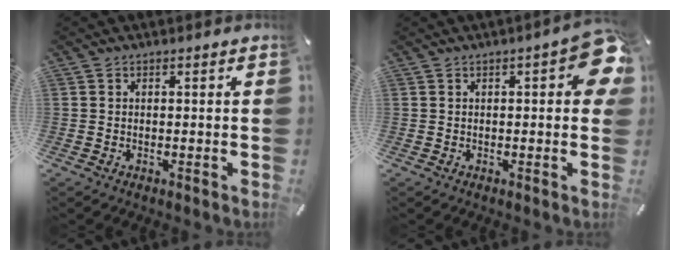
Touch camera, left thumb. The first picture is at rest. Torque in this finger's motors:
{"motor_torque": [1.32, 2.56, 0.72, -0.70, 0.27]}